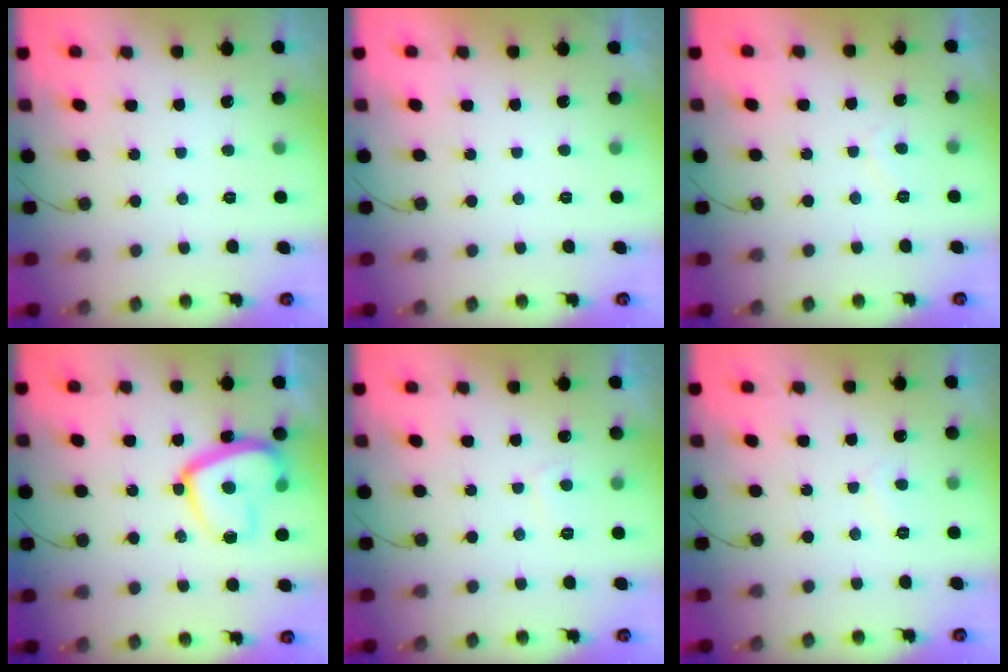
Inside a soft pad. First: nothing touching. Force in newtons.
{"total": 2.2, "press": 2.2, "slide": 0.3}
{"total": 1.4, "press": 1.3, "slide": 0.5}
{"total": 16.1, "press": 16.0, "slide": 1.6}
{"total": 2.1, "press": 2.0, "slide": 0.6}
{"total": 3.6, "press": 3.6, "slide": 0.4}